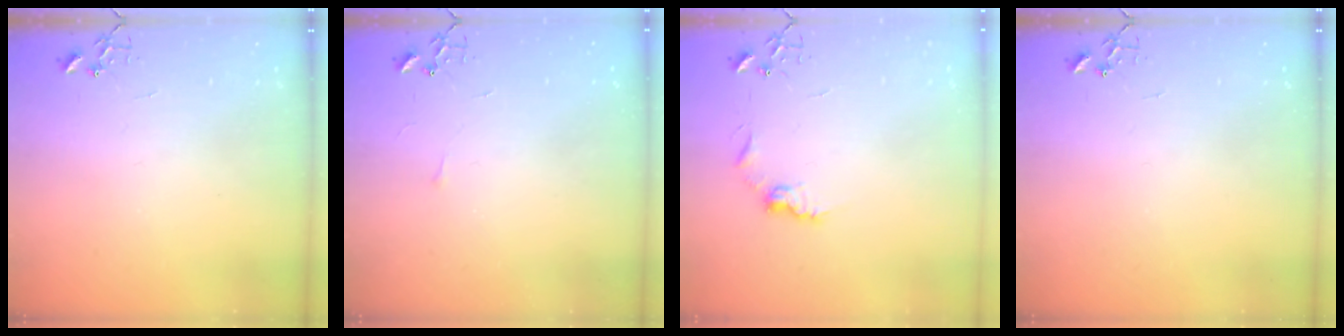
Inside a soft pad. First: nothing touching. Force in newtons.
{"total": 3.3, "press": 3.2, "slide": 0.5}
{"total": 7.8, "press": 7.8, "slide": 0.4}
{"total": 0.0}